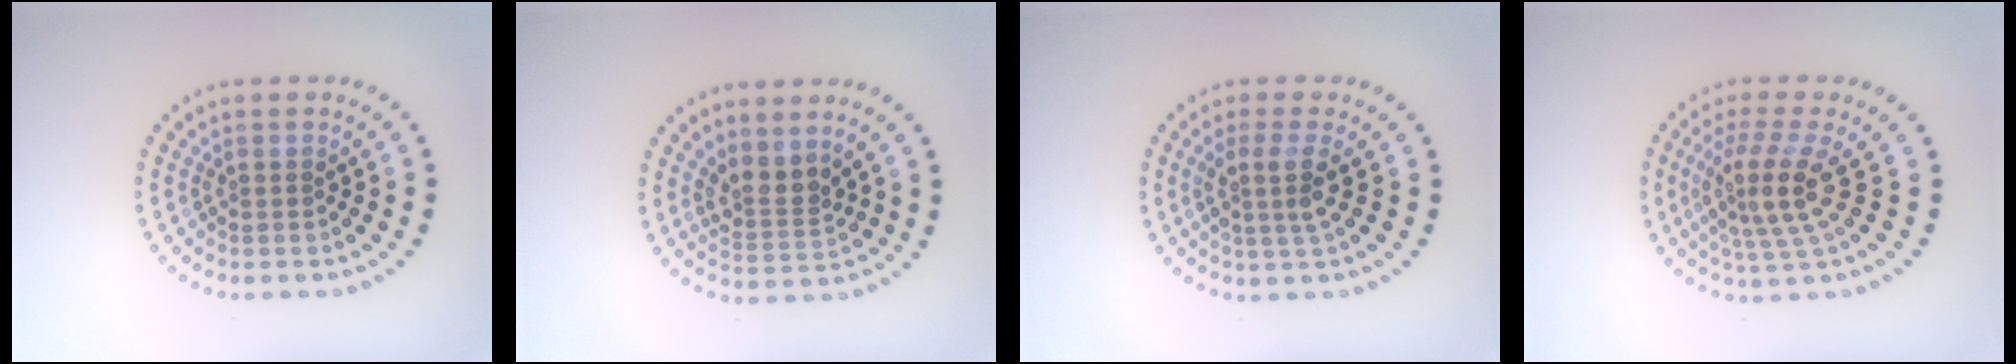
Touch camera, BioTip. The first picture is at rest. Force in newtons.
{"total": 2.6, "press": 1.9, "slide": 1.8}
{"total": 2.5, "press": 1.9, "slide": 1.6}
{"total": 4.1, "press": 3.0, "slide": 2.8}